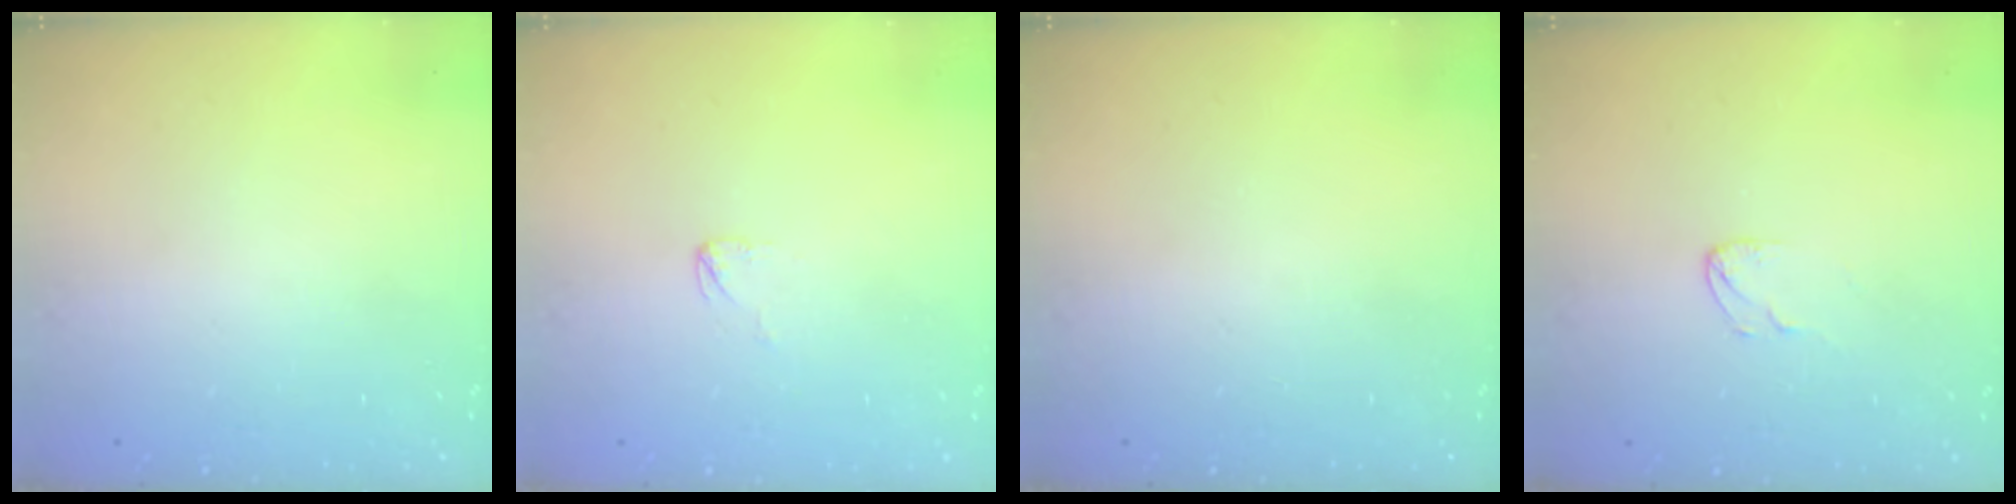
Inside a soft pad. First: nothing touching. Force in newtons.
{"total": 2.1, "press": 2.1, "slide": 0.2}
{"total": 0.0}
{"total": 2.5, "press": 2.5, "slide": 0.2}